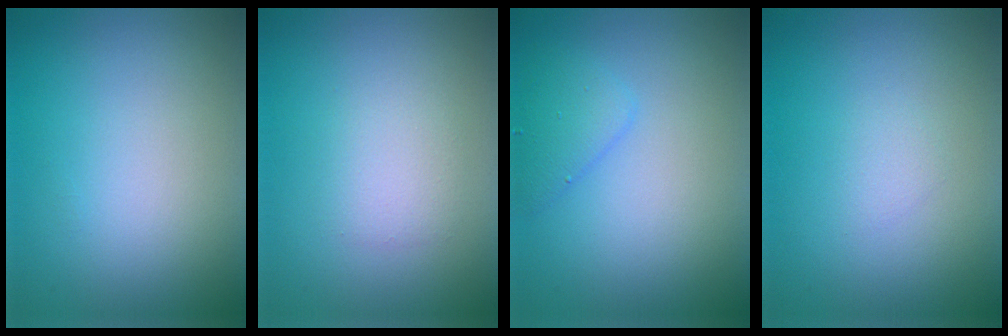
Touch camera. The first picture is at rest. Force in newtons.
{"total": 1.9, "press": 1.9, "slide": 0.1}
{"total": 1.9, "press": 1.9, "slide": 0.0}
{"total": 0.8, "press": 0.8, "slide": 0.1}